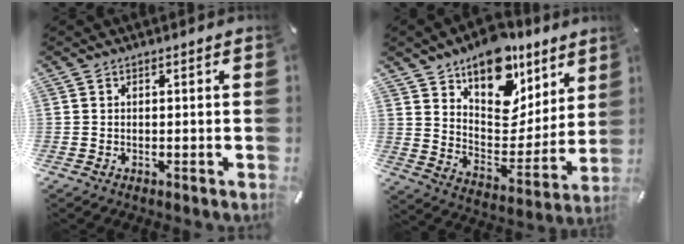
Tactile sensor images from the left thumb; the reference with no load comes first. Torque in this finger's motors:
{"motor_torque": [2.51, 2.50, 1.77, -1.00, 0.15]}